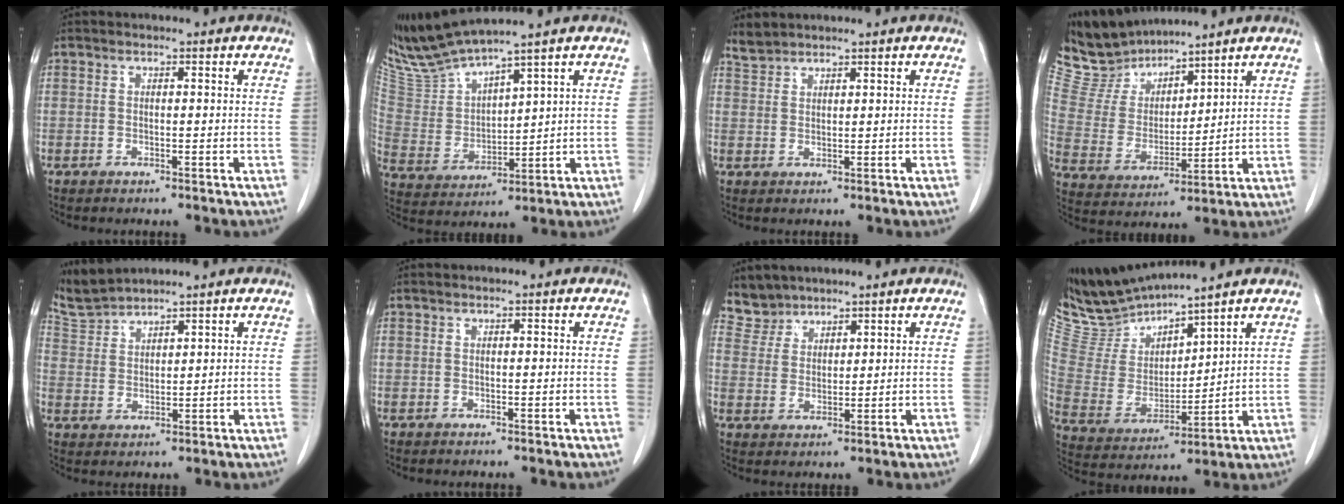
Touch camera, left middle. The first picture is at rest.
{"total": 8.9, "force": [8.5, -1.0, 2.4], "torque": [-0.069, -0.005, 0.189]}
{"total": 2.2, "force": [2.2, 0.2, -0.1], "torque": [-0.005, 0.006, 0.048]}
{"total": 9.8, "force": [9.5, 2.1, 0.8], "torque": [-0.039, 0.009, 0.209]}
{"total": 4.7, "force": [4.7, -0.6, -0.5], "torque": [-0.007, 0.005, 0.105]}
{"total": 0.0}
{"total": 4.2, "force": [3.8, 1.5, -0.7], "torque": [0.015, 0.007, 0.080]}
{"total": 9.9, "force": [9.8, 0.1, 1.3], "torque": [-0.051, -0.004, 0.218]}